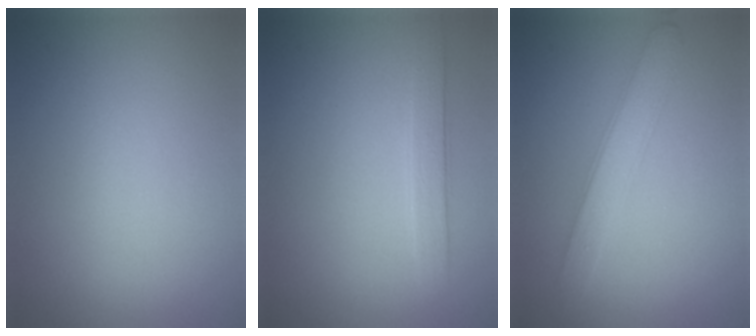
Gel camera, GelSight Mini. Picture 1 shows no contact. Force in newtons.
{"total": 2.2, "press": 2.2, "slide": 0.1}
{"total": 2.8, "press": 2.8, "slide": 0.2}